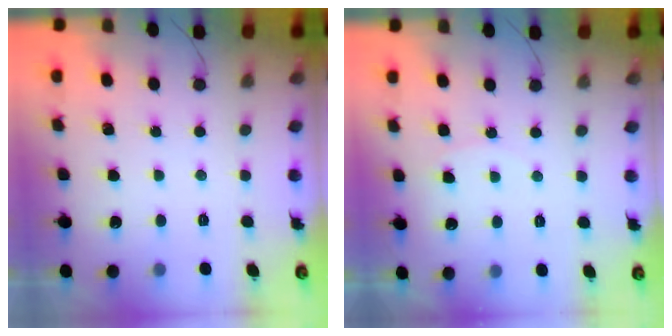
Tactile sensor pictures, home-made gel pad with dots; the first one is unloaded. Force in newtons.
{"total": 3.9, "press": 3.8, "slide": 0.5}